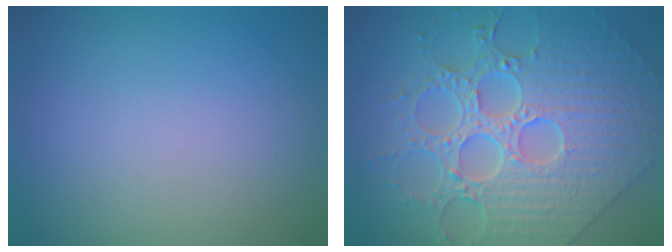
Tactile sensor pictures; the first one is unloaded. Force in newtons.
{"total": 9.4, "press": 7.0, "slide": 6.2}